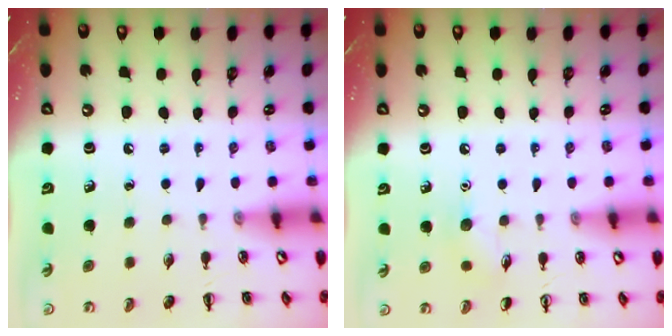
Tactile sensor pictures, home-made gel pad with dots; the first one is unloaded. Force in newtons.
{"total": 6.2, "press": 6.0, "slide": 1.7}